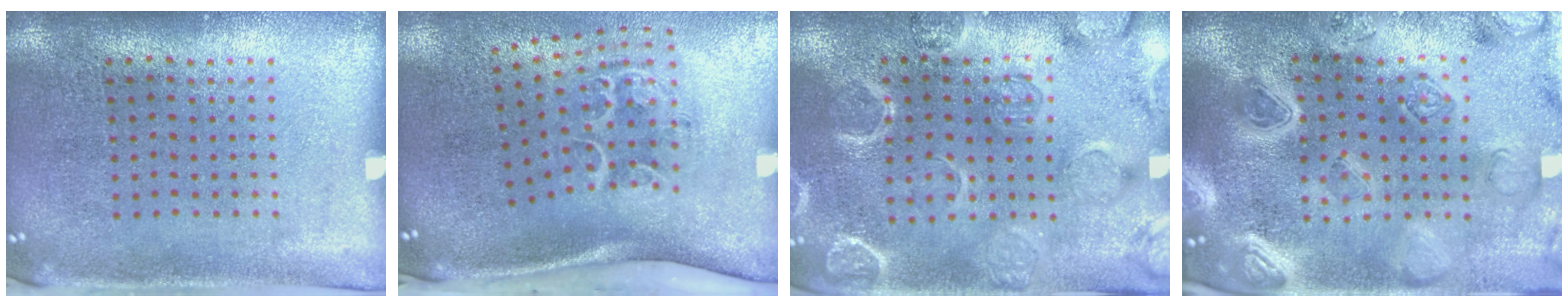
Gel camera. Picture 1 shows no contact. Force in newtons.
{"total": 1.9, "press": 1.4, "slide": 1.3}
{"total": 2.5, "press": 2.5, "slide": 0.3}
{"total": 4.7, "press": 4.1, "slide": 2.3}